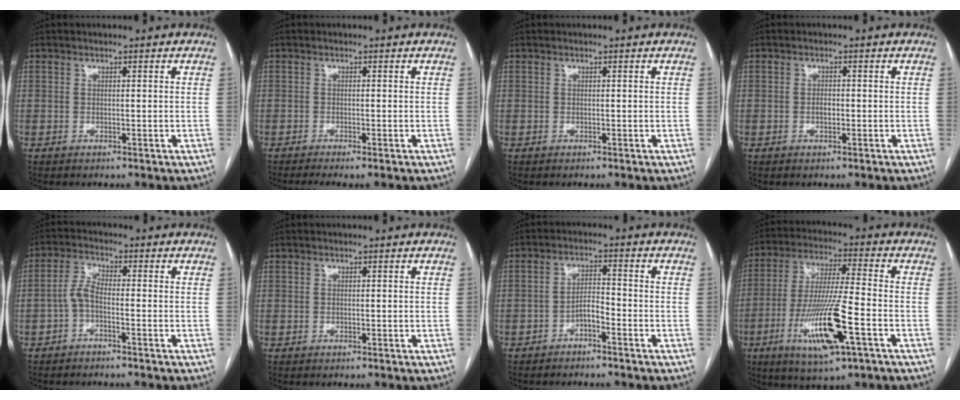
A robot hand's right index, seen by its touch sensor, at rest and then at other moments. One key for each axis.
{"total": 2.0, "fx": -1.4, "fy": 0.1, "fz": 1.4, "tx": -0.021, "ty": -0.004, "tz": -0.027}
{"total": 0.0}
{"total": 1.3, "fx": -0.3, "fy": 0.7, "fz": 1.1, "tx": -0.018, "ty": 0.003, "tz": -0.005}
{"total": 3.2, "fx": -1.3, "fy": 0.9, "fz": 2.7, "tx": -0.060, "ty": 0.009, "tz": -0.029}
{"total": 0.0}
{"total": 2.9, "fx": -1.9, "fy": 0.8, "fz": 2.1, "tx": -0.035, "ty": 0.006, "tz": -0.035}
{"total": 15.1, "fx": -5.7, "fy": 1.5, "fz": 13.9, "tx": -0.277, "ty": -0.022, "tz": -0.100}